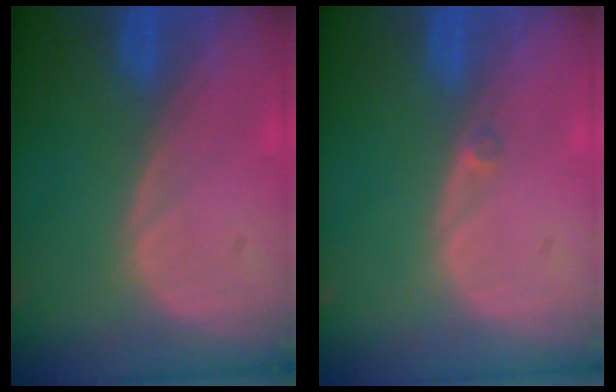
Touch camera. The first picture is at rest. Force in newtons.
{"total": 0.7, "press": 0.6, "slide": 0.3}